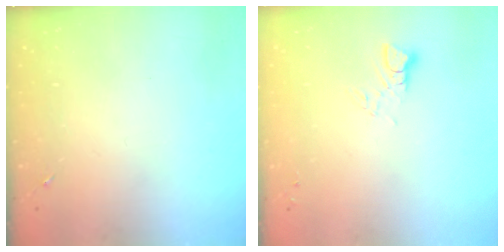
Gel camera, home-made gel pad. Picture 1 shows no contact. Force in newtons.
{"total": 3.0, "press": 3.0, "slide": 0.3}